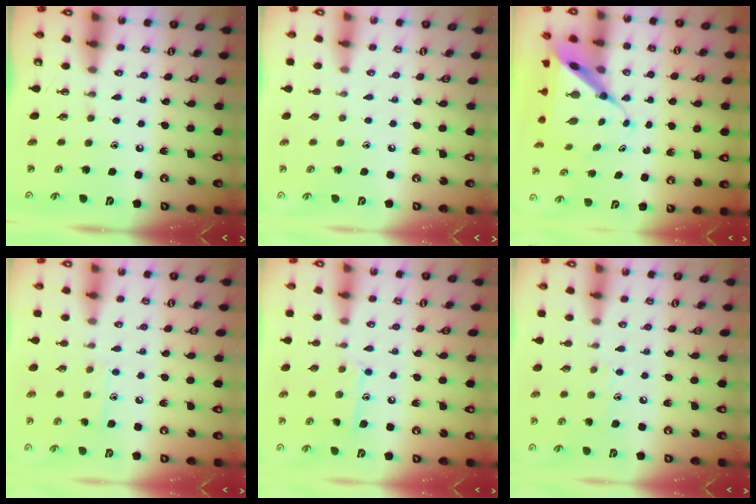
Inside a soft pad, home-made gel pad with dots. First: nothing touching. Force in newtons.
{"total": 0.0}
{"total": 8.7, "press": 8.7, "slide": 0.8}
{"total": 7.5, "press": 7.5, "slide": 0.4}
{"total": 10.1, "press": 10.1, "slide": 0.7}
{"total": 6.3, "press": 6.2, "slide": 0.7}